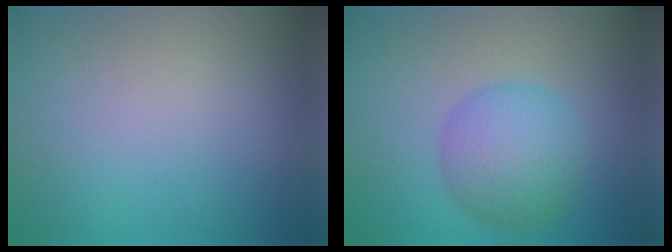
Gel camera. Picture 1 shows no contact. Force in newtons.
{"total": 5.9, "press": 5.9, "slide": 0.2}